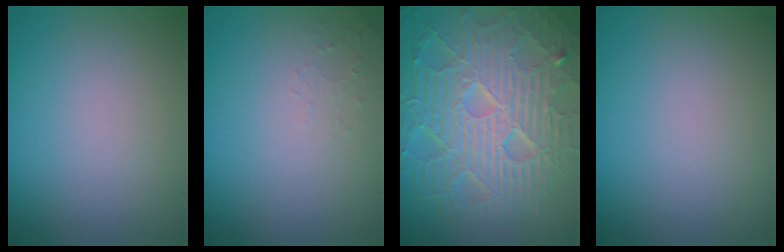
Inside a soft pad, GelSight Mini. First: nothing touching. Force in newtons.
{"total": 0.9, "press": 0.9, "slide": 0.2}
{"total": 10.8, "press": 6.8, "slide": 8.4}
{"total": 0.0}